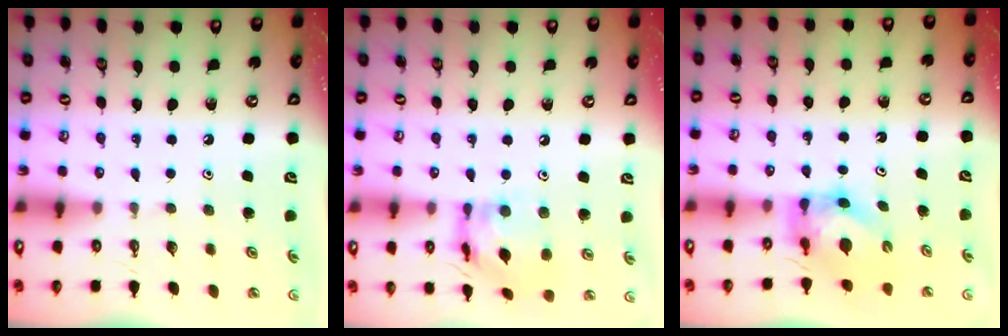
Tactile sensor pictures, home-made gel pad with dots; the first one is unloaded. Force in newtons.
{"total": 13.5, "press": 13.4, "slide": 1.1}
{"total": 5.6, "press": 5.6, "slide": 0.1}